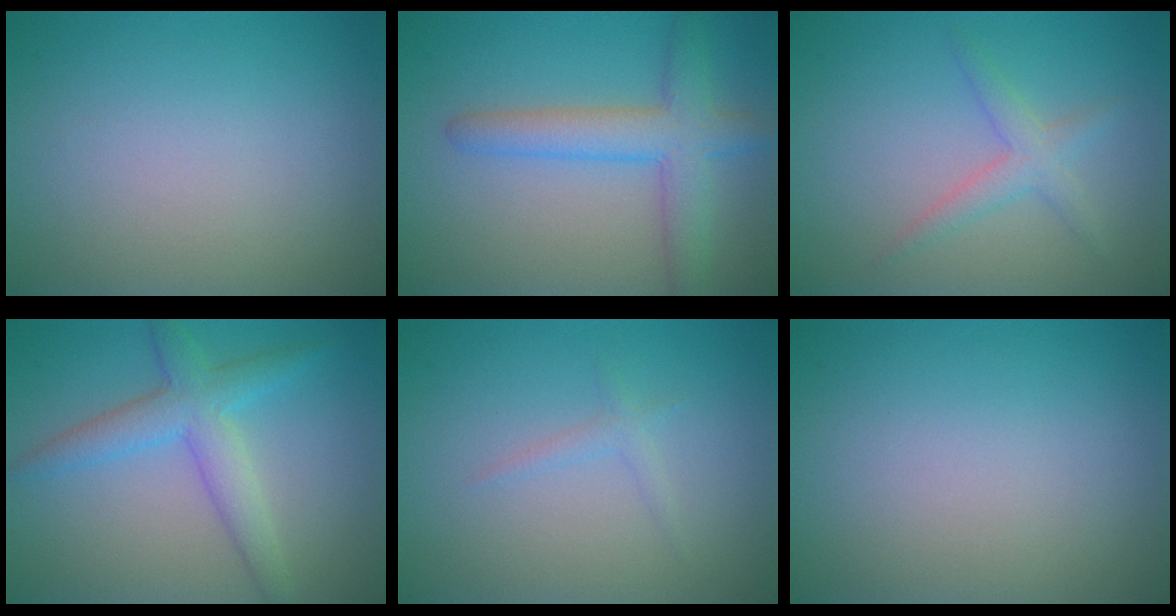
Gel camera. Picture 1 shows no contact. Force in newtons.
{"total": 4.5, "press": 4.5, "slide": 0.2}
{"total": 2.1, "press": 2.1, "slide": 0.1}
{"total": 4.2, "press": 4.2, "slide": 0.1}
{"total": 0.9, "press": 0.9, "slide": 0.1}
{"total": 0.0}